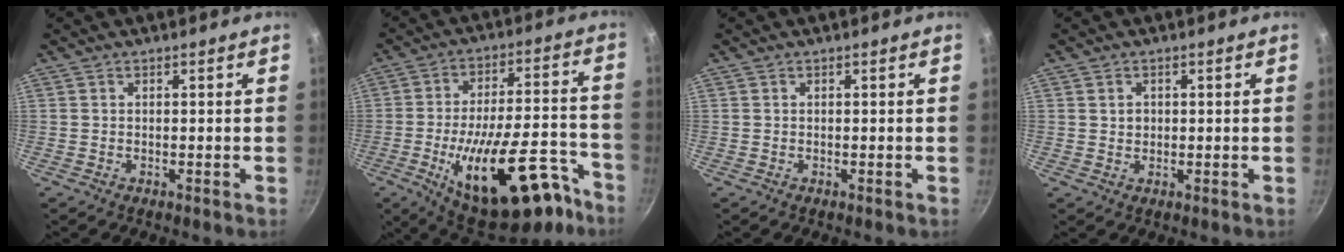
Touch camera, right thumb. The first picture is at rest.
{"total": 25.7, "force": [-12.8, 10.9, 19.4], "torque": [-0.250, 0.065, -0.179]}
{"total": 0.0}
{"total": 1.8, "force": [0.4, 1.6, 0.8], "torque": [-0.008, 0.001, 0.006]}